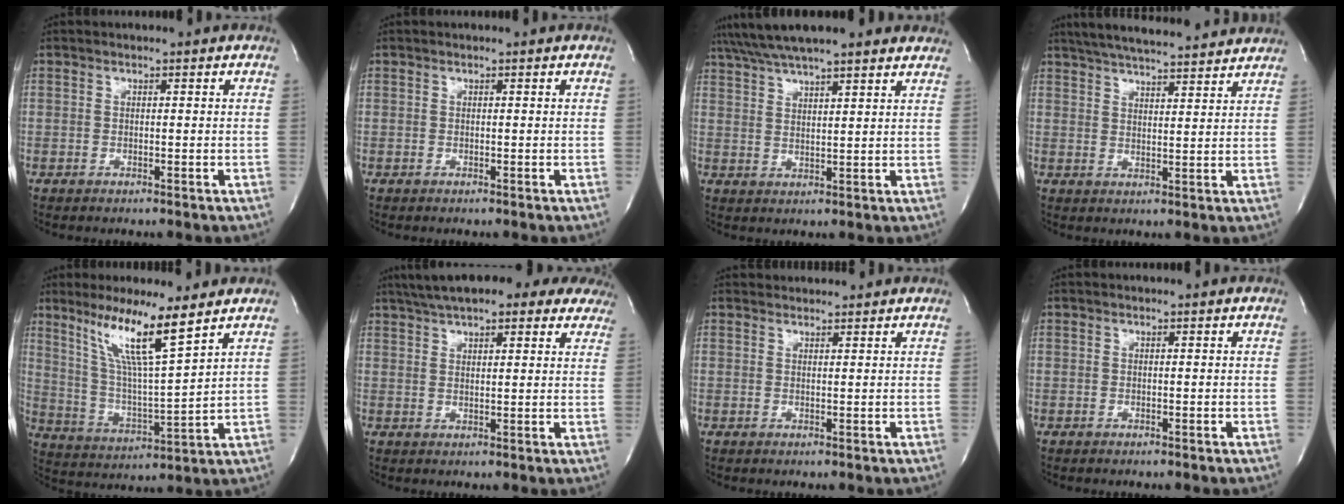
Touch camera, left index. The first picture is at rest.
{"total": 0.0}
{"total": 17.3, "force": [15.1, 2.2, 8.2], "torque": [-0.144, 0.048, 0.214]}
{"total": 17.0, "force": [15.3, 2.1, 7.0], "torque": [-0.119, 0.034, 0.217]}
{"total": 11.7, "force": [7.6, -0.5, 8.9], "torque": [-0.168, -0.009, 0.145]}
{"total": 21.4, "force": [17.6, 5.6, 10.8], "torque": [-0.170, 0.044, 0.222]}
{"total": 3.0, "force": [3.0, 0.4, 0.0], "torque": [-0.008, 0.022, 0.045]}
{"total": 0.0}